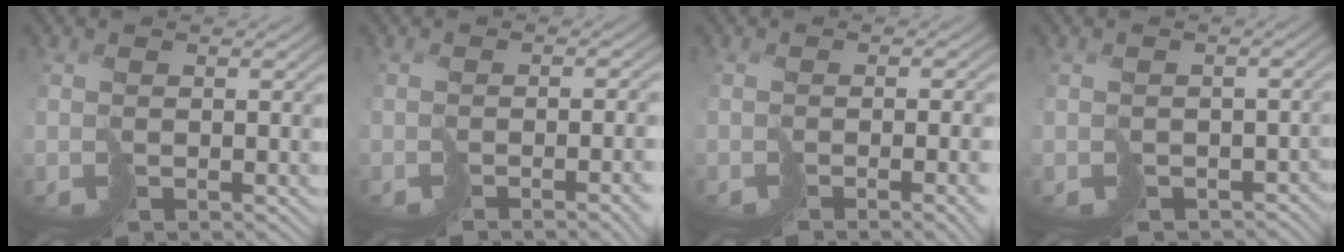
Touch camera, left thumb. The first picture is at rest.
{"total": 4.5, "force": [-2.8, 1.0, 3.4], "torque": [-0.038, -0.013, -0.032]}
{"total": 4.8, "force": [-2.5, 1.1, 3.9], "torque": [-0.045, -0.017, -0.025]}
{"total": 5.4, "force": [-2.8, 3.7, 2.7], "torque": [-0.037, -0.020, -0.029]}